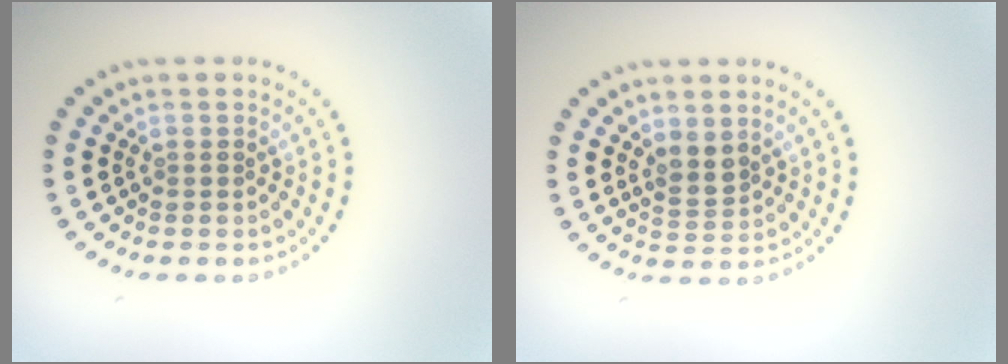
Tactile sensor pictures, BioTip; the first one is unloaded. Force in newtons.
{"total": 1.8, "press": 1.6, "slide": 1.0}